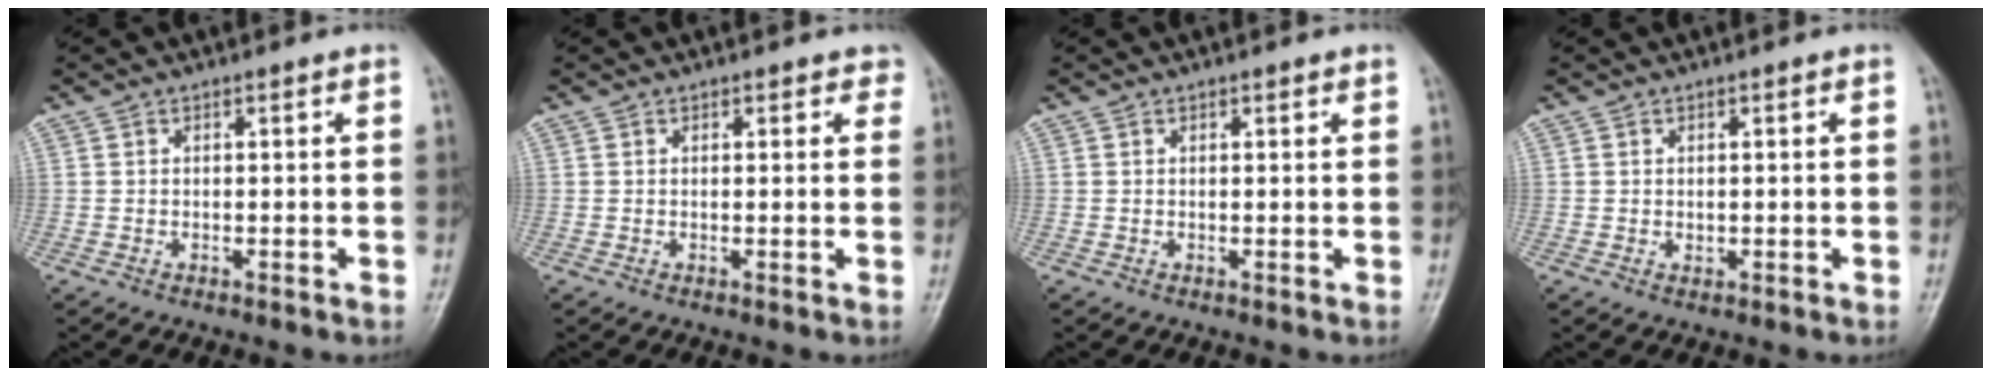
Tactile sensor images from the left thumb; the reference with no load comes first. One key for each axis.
{"total": 1.8, "fx": 1.2, "fy": 1.1, "fz": 0.8, "tx": 0.013, "ty": -0.002, "tz": 0.007}
{"total": 0.8, "fx": 0.6, "fy": 0.3, "fz": 0.5, "tx": -0.006, "ty": -0.001, "tz": 0.005}
{"total": 0.8, "fx": 0.1, "fy": 0.6, "fz": 0.5, "tx": -0.005, "ty": 0.000, "tz": 0.002}